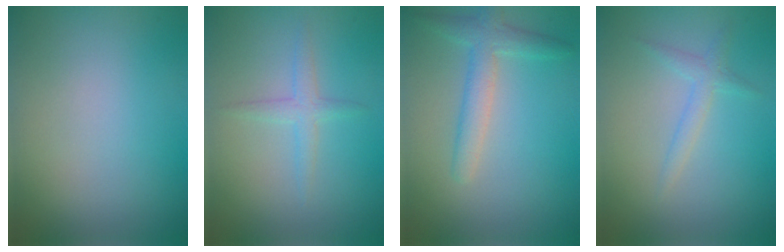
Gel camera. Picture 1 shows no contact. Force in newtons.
{"total": 1.7, "press": 1.7, "slide": 0.1}
{"total": 2.9, "press": 2.9, "slide": 0.1}
{"total": 1.5, "press": 1.5, "slide": 0.1}